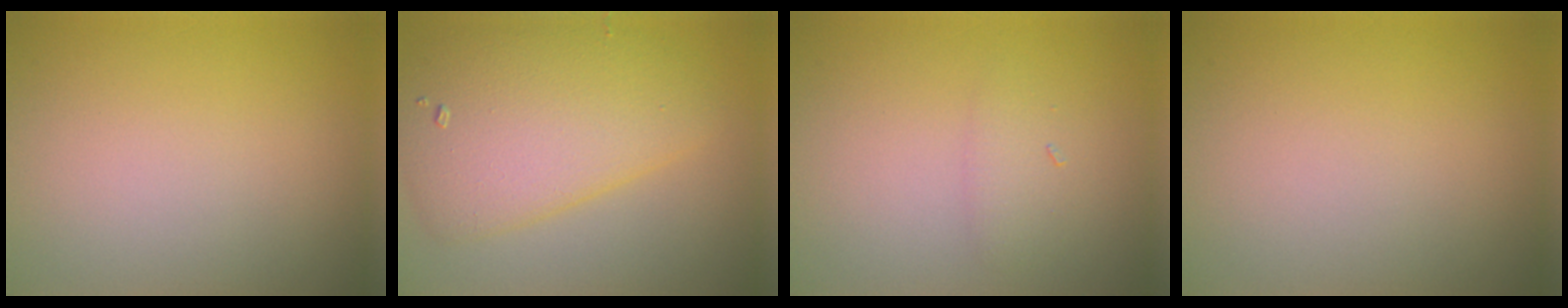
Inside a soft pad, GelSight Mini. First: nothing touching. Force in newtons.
{"total": 6.7, "press": 6.7, "slide": 0.1}
{"total": 1.3, "press": 1.3, "slide": 0.1}
{"total": 0.0}